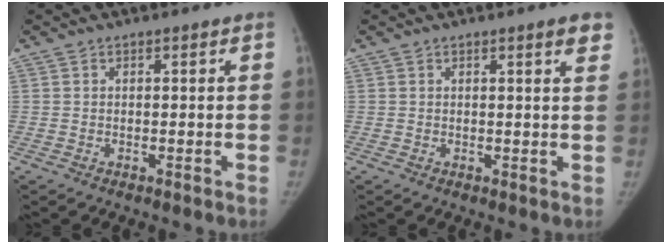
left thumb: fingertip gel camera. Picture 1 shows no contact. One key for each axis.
{"total": 2.9, "fx": 1.8, "fy": 0.4, "fz": 2.2, "tx": -0.020, "ty": -0.006, "tz": 0.021}